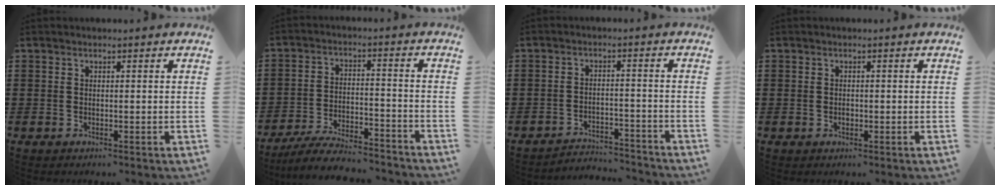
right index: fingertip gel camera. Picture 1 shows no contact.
{"total": 7.0, "force": [-6.6, 0.5, 2.3], "torque": [-0.044, 0.008, -0.126]}
{"total": 3.4, "force": [-3.4, 0.4, 0.3], "torque": [-0.011, 0.004, -0.072]}
{"total": 0.9, "force": [-0.3, 0.6, 0.6], "torque": [-0.014, 0.000, -0.005]}